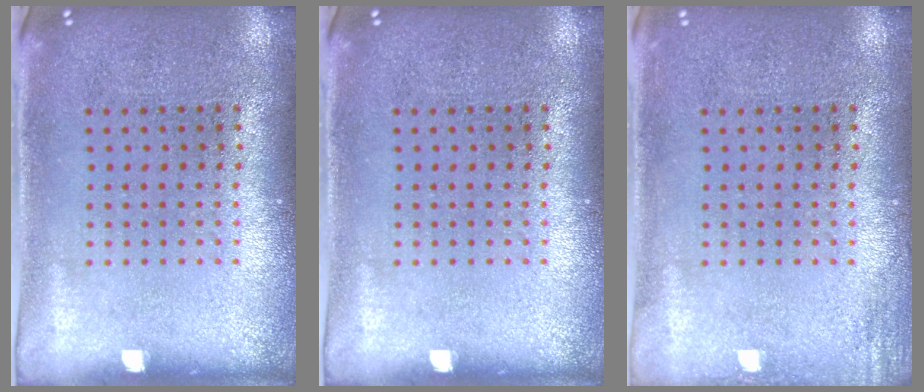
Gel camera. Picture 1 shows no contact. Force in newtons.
{"total": 0.0}
{"total": 1.2, "press": 1.2, "slide": 0.1}